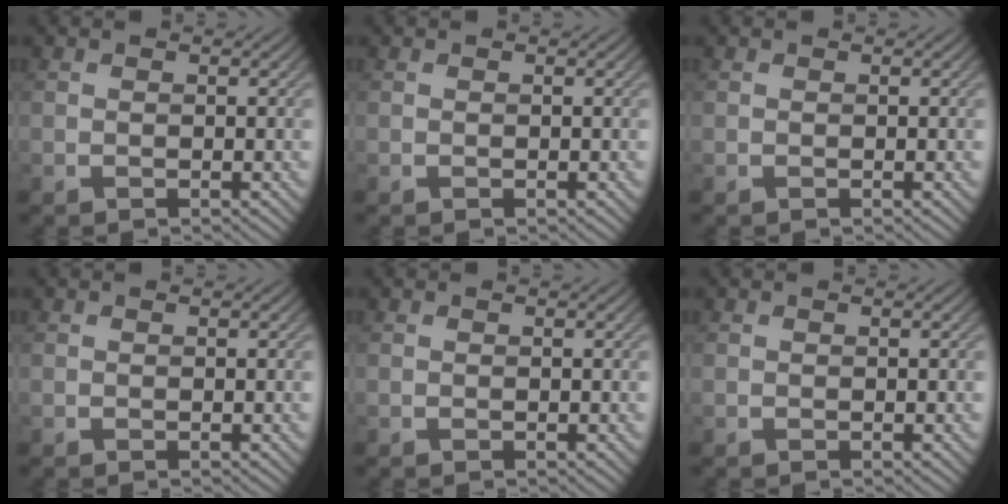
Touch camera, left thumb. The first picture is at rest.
{"total": 0.0}
{"total": 0.0}
{"total": 0.0}
{"total": 0.0}
{"total": 0.0}